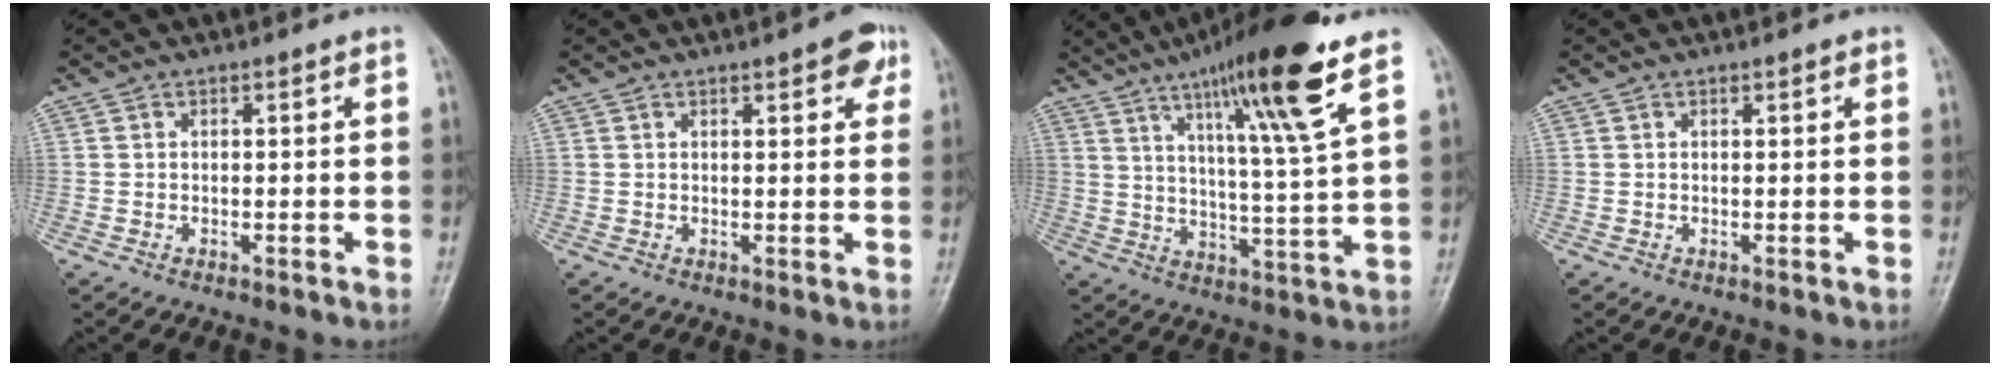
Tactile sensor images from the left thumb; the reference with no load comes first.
{"total": 4.9, "force": [2.7, 1.7, 3.7], "torque": [-0.030, -0.006, 0.026]}
{"total": 17.2, "force": [10.1, 0.9, 13.9], "torque": [-0.218, -0.048, 0.162]}
{"total": 0.8, "force": [0.5, 0.2, 0.6], "torque": [-0.007, 0.000, 0.005]}